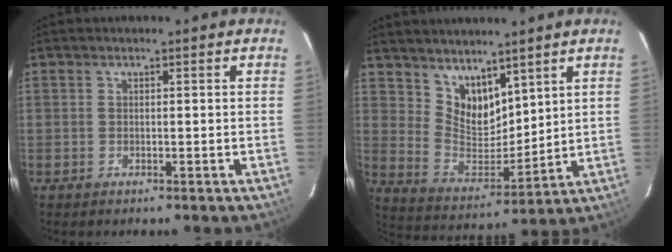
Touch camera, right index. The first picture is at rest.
{"total": 10.0, "force": [7.2, 5.5, 4.1], "torque": [-0.070, -0.001, 0.152]}